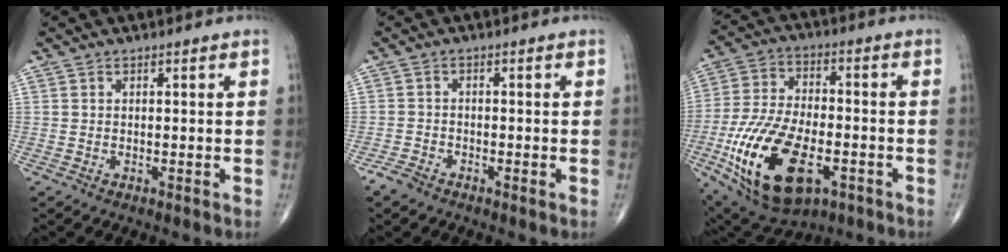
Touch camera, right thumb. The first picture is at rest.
{"total": 2.3, "force": [-1.9, 1.0, 1.0], "torque": [-0.022, 0.001, -0.037]}
{"total": 22.1, "force": [-7.7, 11.4, 17.3], "torque": [-0.333, 0.015, -0.118]}